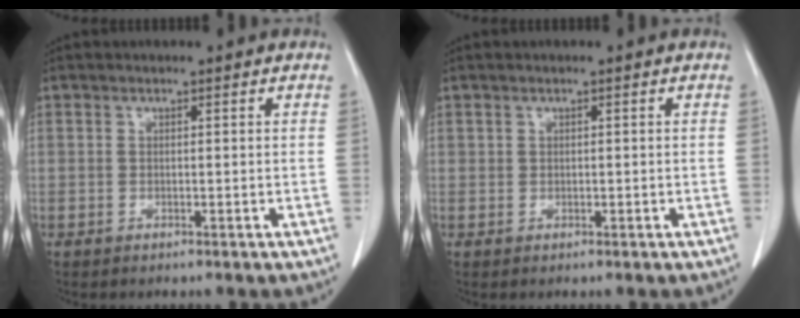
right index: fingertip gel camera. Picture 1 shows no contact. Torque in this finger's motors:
{"motor_torque": [-0.16, 0.08, -0.08, -0.01]}